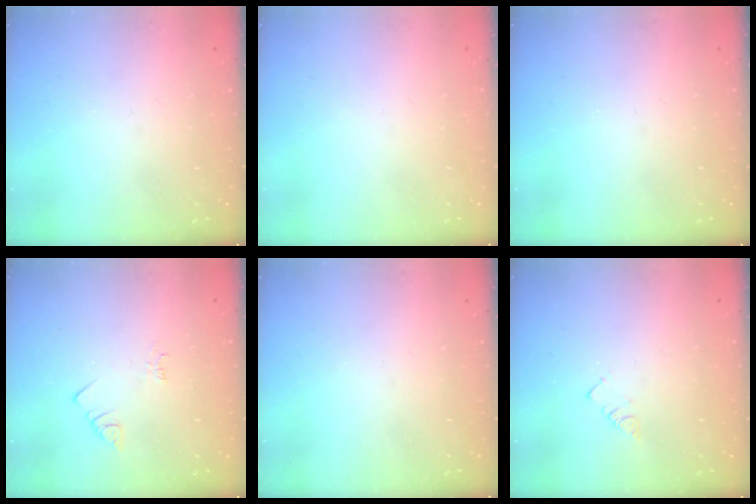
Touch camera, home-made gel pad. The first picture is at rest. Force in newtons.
{"total": 1.5, "press": 1.5, "slide": 0.1}
{"total": 0.0}
{"total": 2.2, "press": 2.2, "slide": 0.6}
{"total": 0.0}
{"total": 3.0, "press": 2.9, "slide": 0.4}